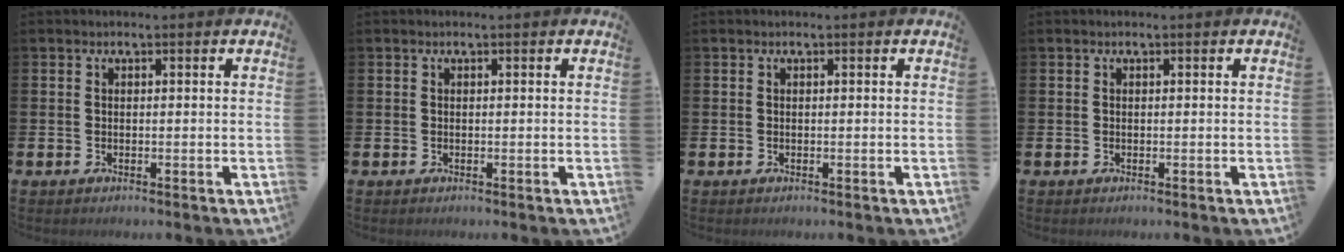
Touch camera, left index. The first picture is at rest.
{"total": 0.0}
{"total": 0.0}
{"total": 0.0}